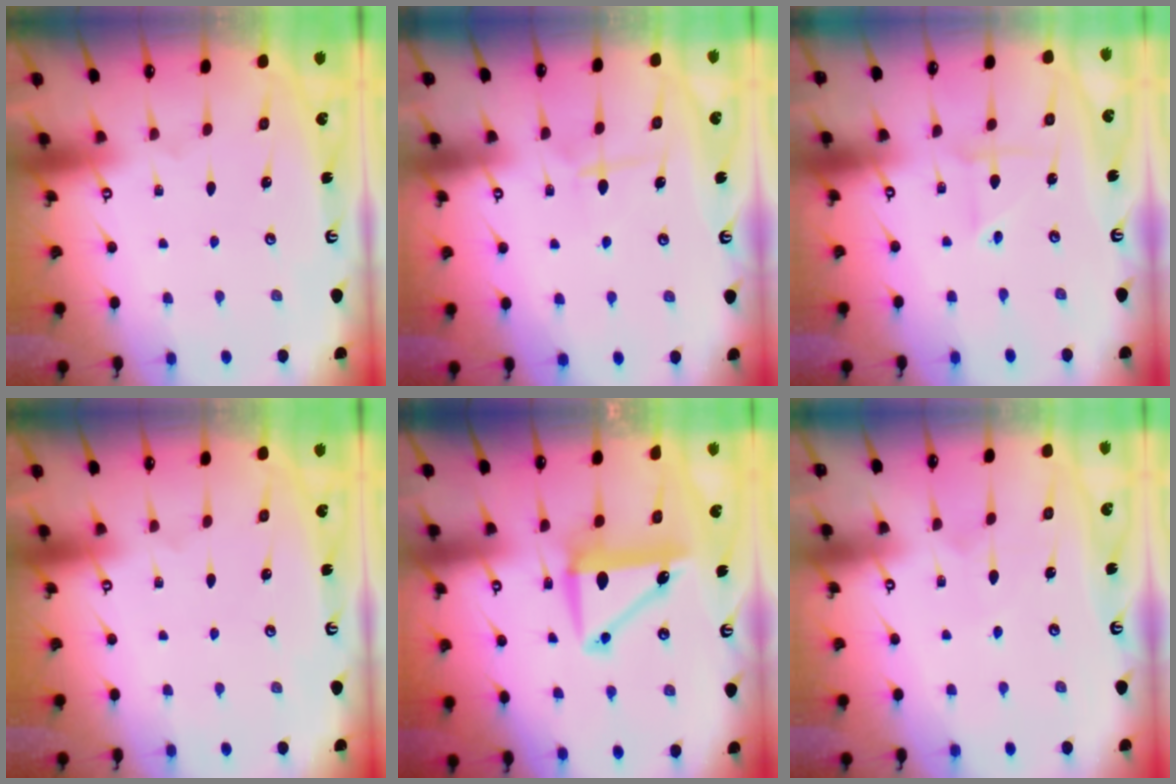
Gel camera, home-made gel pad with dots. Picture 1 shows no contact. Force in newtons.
{"total": 6.5, "press": 6.5, "slide": 0.9}
{"total": 2.5, "press": 2.5, "slide": 0.1}
{"total": 0.0}
{"total": 9.1, "press": 9.0, "slide": 1.6}
{"total": 4.9, "press": 4.9, "slide": 0.6}